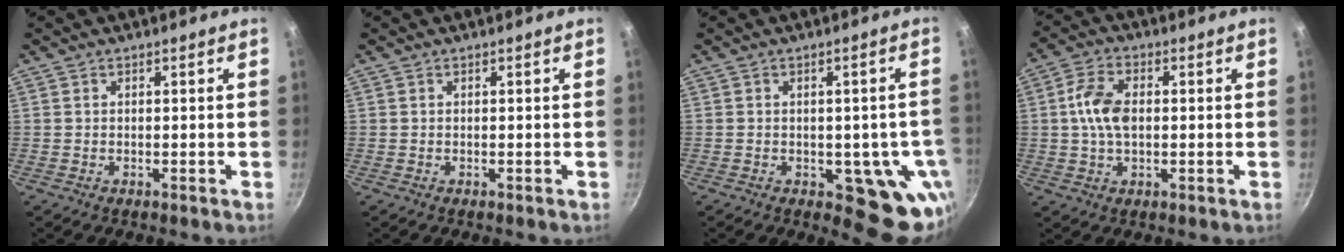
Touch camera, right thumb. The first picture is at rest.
{"total": 0.0}
{"total": 11.7, "force": [-2.9, 6.0, 9.7], "torque": [-0.059, -0.003, -0.033]}
{"total": 7.7, "force": [0.4, 4.8, 6.1], "torque": [-0.110, 0.015, 0.002]}